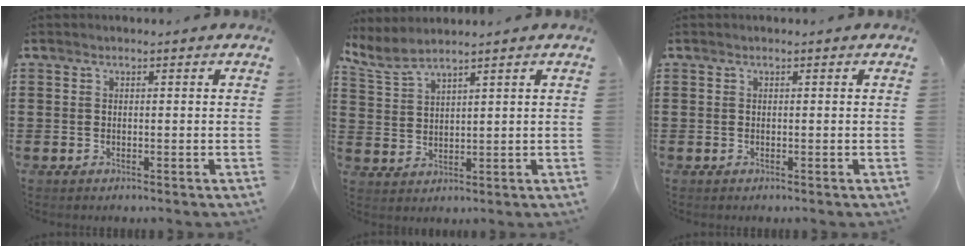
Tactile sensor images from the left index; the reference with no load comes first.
{"total": 4.1, "force": [3.6, 0.7, 2.0], "torque": [-0.052, -0.009, 0.065]}
{"total": 0.0}